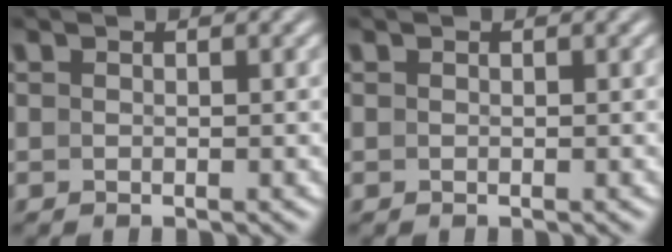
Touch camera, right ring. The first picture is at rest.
{"total": 0.0}